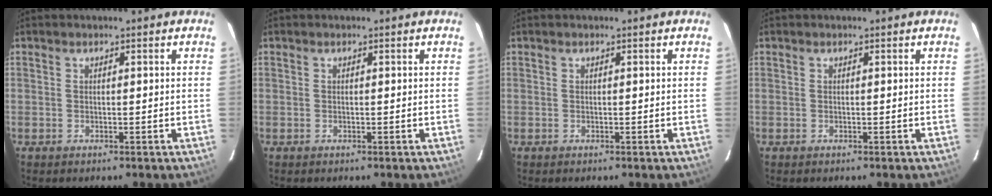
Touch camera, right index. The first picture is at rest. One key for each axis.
{"total": 0.0}
{"total": 0.0}
{"total": 0.0}